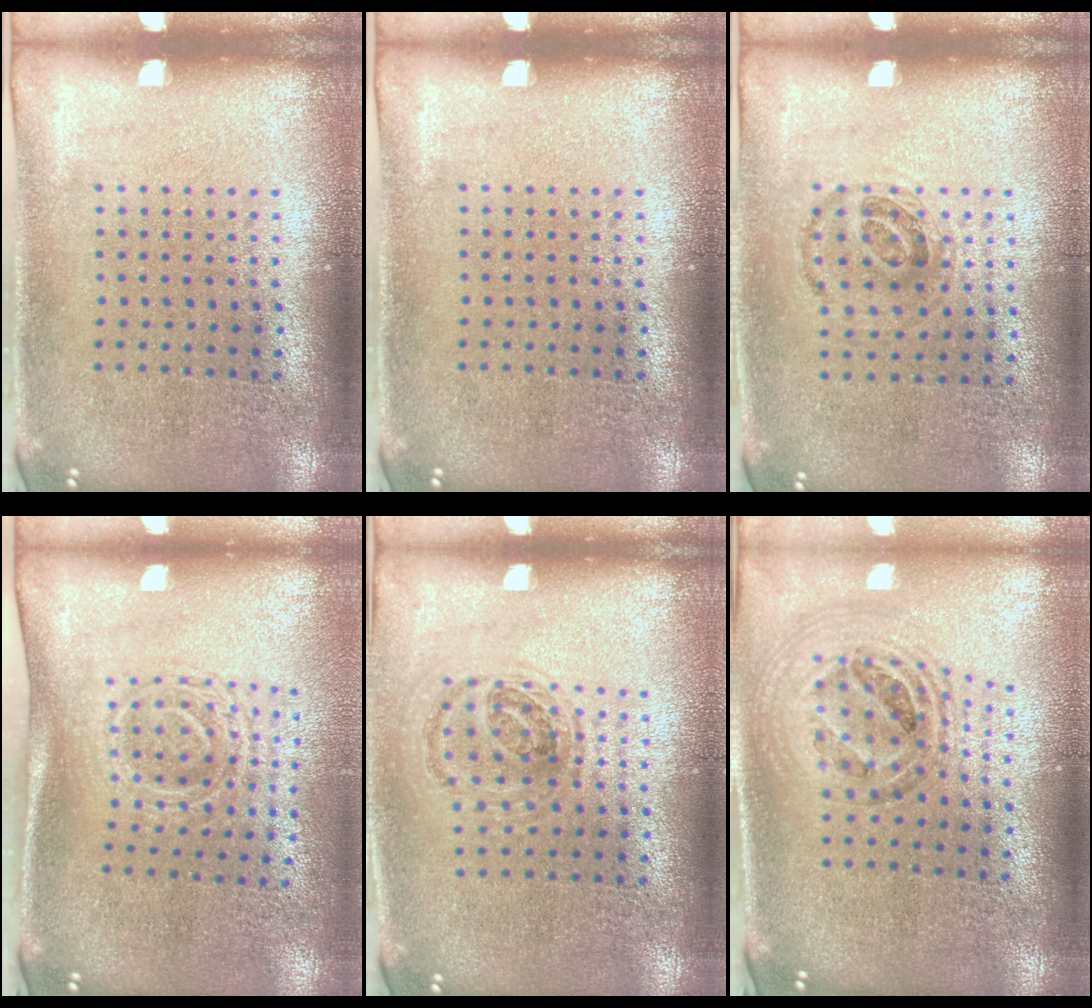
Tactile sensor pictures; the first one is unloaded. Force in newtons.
{"total": 0.0}
{"total": 0.9, "press": 0.7, "slide": 0.5}
{"total": 1.7, "press": 1.3, "slide": 1.1}
{"total": 1.1, "press": 1.0, "slide": 0.5}
{"total": 1.2, "press": 1.1, "slide": 0.4}